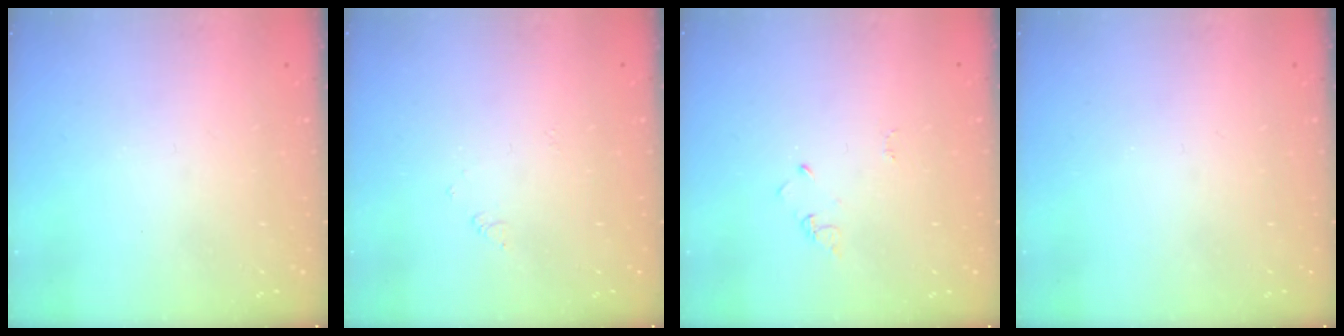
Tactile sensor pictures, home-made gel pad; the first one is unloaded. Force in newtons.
{"total": 3.0, "press": 3.0, "slide": 0.4}
{"total": 2.9, "press": 2.9, "slide": 0.3}
{"total": 0.0}